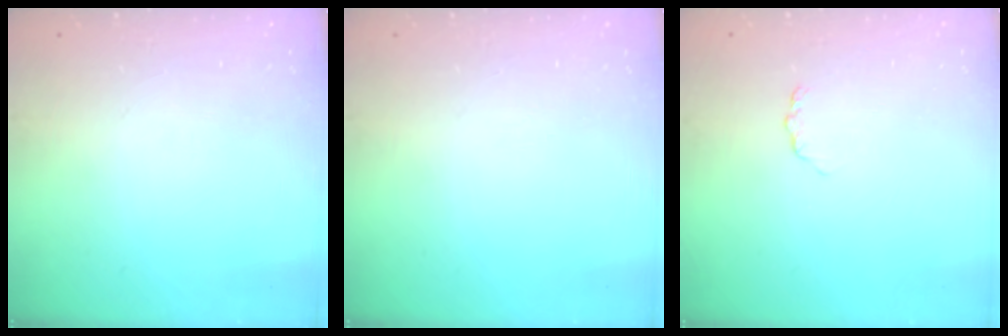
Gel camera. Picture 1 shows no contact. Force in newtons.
{"total": 0.0}
{"total": 2.9, "press": 2.8, "slide": 0.4}